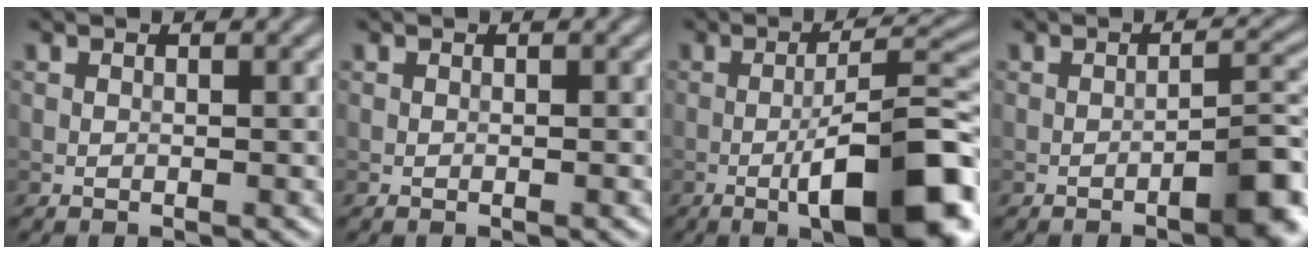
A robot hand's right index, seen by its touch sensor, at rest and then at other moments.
{"total": 0.0}
{"total": 10.9, "force": [-4.2, 2.9, 9.7], "torque": [-0.141, 0.008, -0.068]}
{"total": 4.6, "force": [-2.5, 1.0, 3.7], "torque": [-0.051, 0.011, -0.038]}